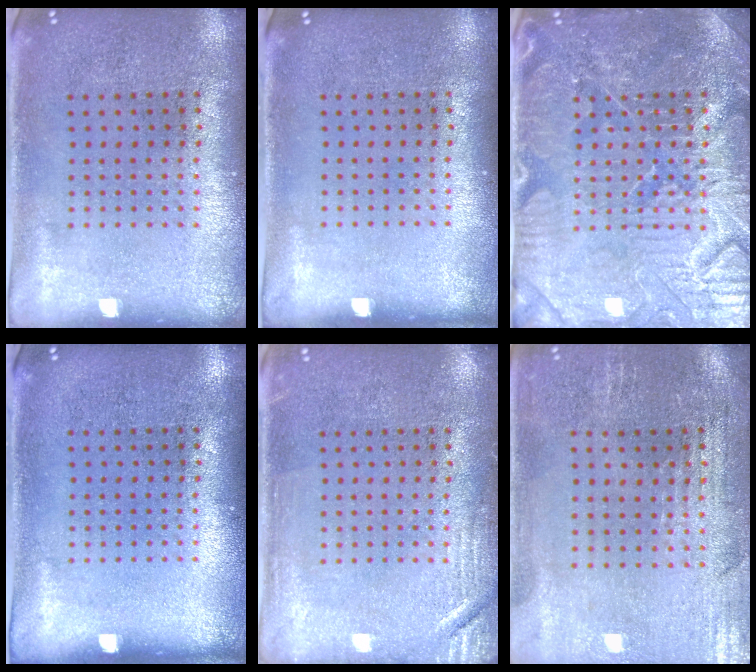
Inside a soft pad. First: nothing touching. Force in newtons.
{"total": 0.0}
{"total": 4.7, "press": 4.6, "slide": 1.0}
{"total": 0.0}
{"total": 2.3, "press": 2.2, "slide": 0.4}
{"total": 0.8, "press": 0.7, "slide": 0.5}